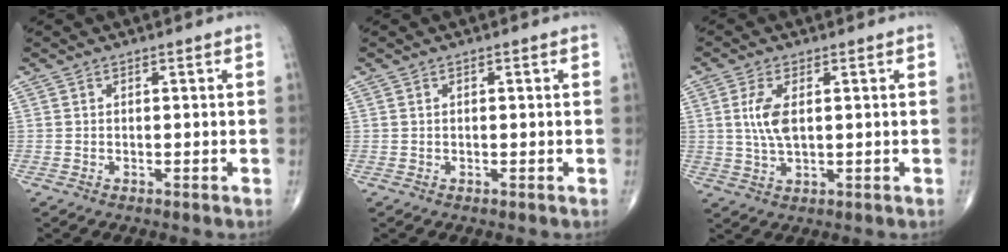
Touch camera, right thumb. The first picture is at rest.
{"total": 0.0}
{"total": 5.7, "force": [1.0, 2.6, 5.0], "torque": [-0.112, -0.003, 0.022]}